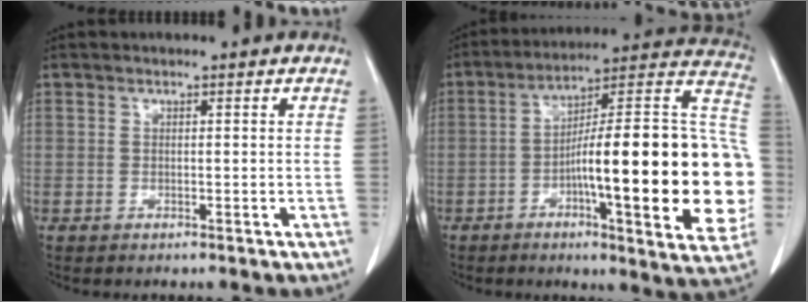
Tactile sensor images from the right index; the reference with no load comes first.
{"total": 28.2, "force": [-4.1, 4.0, 27.7], "torque": [-0.309, 0.022, -0.065]}